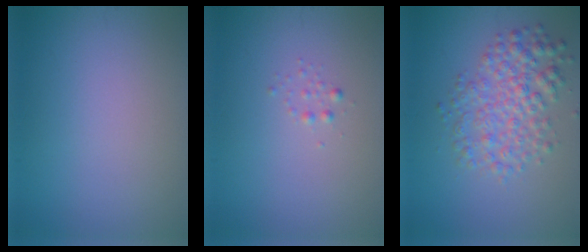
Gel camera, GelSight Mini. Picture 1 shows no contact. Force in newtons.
{"total": 0.6, "press": 0.6, "slide": 0.0}
{"total": 4.5, "press": 4.5, "slide": 0.1}